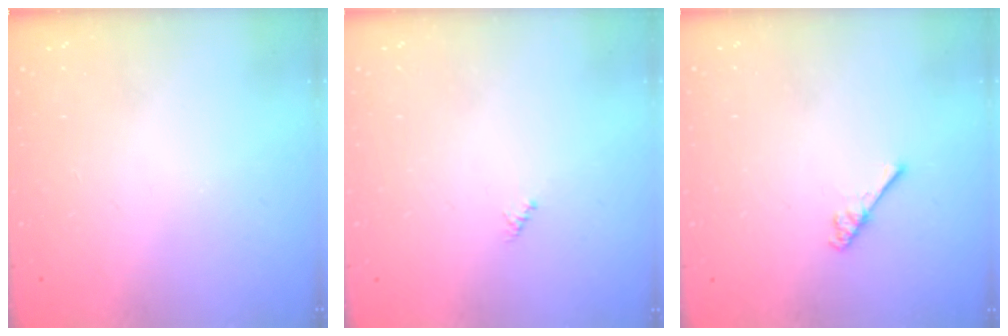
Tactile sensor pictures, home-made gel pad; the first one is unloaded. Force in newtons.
{"total": 0.0}
{"total": 2.9, "press": 2.9, "slide": 0.4}